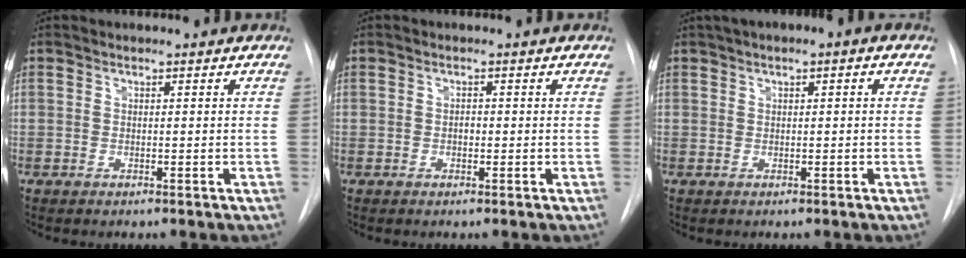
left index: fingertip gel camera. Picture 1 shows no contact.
{"total": 0.8, "force": [-0.1, 0.6, 0.6], "torque": [-0.010, 0.002, -0.003]}
{"total": 3.4, "force": [1.4, 0.9, 2.9], "torque": [-0.049, 0.020, 0.018]}